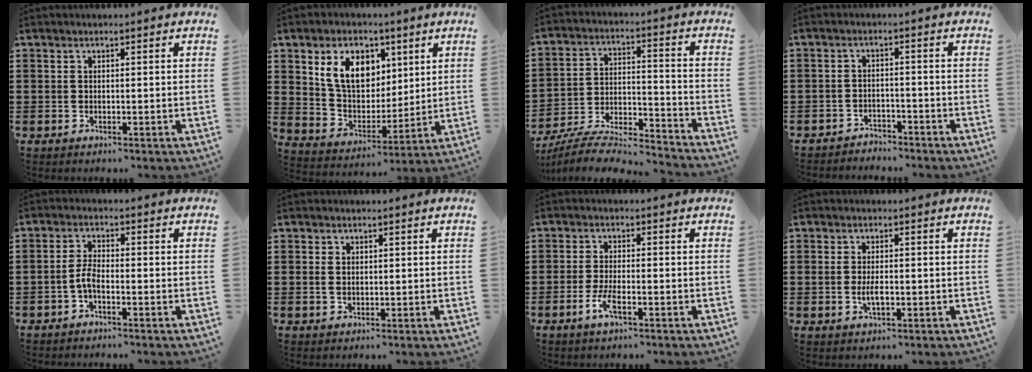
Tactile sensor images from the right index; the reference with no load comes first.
{"total": 9.3, "force": [4.1, 6.4, 5.4], "torque": [-0.119, 0.012, 0.075]}
{"total": 7.3, "force": [-6.9, 0.7, 2.5], "torque": [-0.051, -0.003, -0.137]}
{"total": 2.6, "force": [-2.5, 0.5, -0.1], "torque": [-0.007, 0.002, -0.055]}
{"total": 3.1, "force": [-1.2, 0.9, 2.7], "torque": [-0.063, -0.001, -0.027]}
{"total": 1.2, "force": [0.2, 0.9, 0.7], "torque": [-0.017, 0.005, 0.002]}
{"total": 3.3, "force": [-1.6, 0.8, 2.8], "torque": [-0.066, -0.006, -0.036]}
{"total": 3.0, "force": [-0.5, 1.3, 2.6], "torque": [-0.058, -0.001, -0.011]}